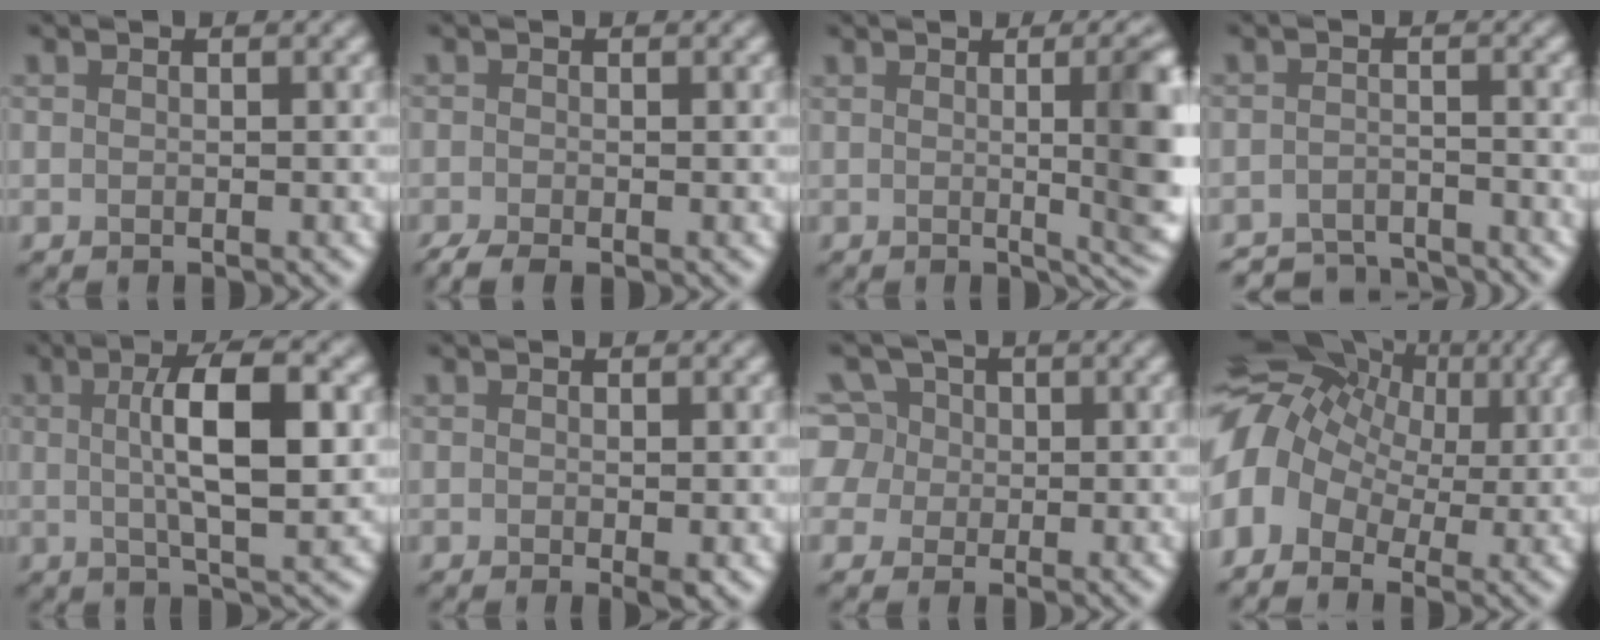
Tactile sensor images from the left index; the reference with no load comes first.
{"total": 1.9, "force": [-1.0, 0.7, 1.5], "torque": [-0.035, -0.008, -0.023]}
{"total": 10.6, "force": [0.8, 3.7, 9.9], "torque": [-0.085, 0.012, 0.001]}
{"total": 4.2, "force": [-4.1, 0.5, 0.3], "torque": [-0.001, -0.004, -0.075]}
{"total": 7.9, "force": [0.8, 2.3, 7.5], "torque": [-0.123, 0.005, 0.008]}
{"total": 1.3, "force": [-0.2, 0.2, 1.2], "torque": [-0.020, -0.005, -0.003]}
{"total": 6.8, "force": [2.1, 5.8, 2.8], "torque": [-0.062, 0.036, 0.013]}
{"total": 10.7, "force": [1.4, 7.8, 7.2], "torque": [-0.142, 0.017, 0.011]}